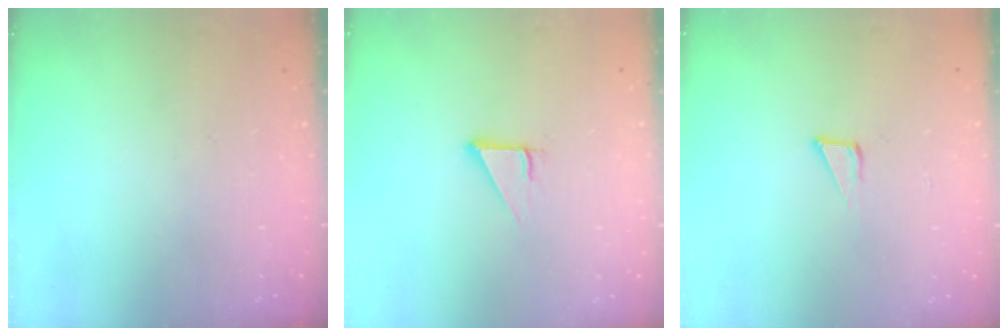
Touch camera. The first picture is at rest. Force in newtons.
{"total": 2.7, "press": 2.7, "slide": 0.0}
{"total": 4.3, "press": 4.3, "slide": 0.3}